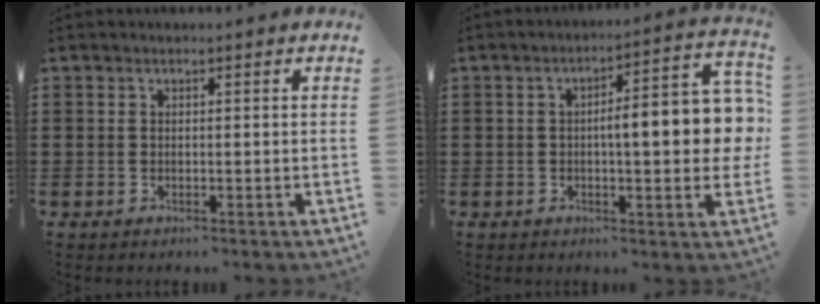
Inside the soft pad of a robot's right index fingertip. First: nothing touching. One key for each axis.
{"total": 9.6, "fx": 0.3, "fy": 2.3, "fz": 9.3, "tx": -0.133, "ty": -0.009, "tz": -0.002}